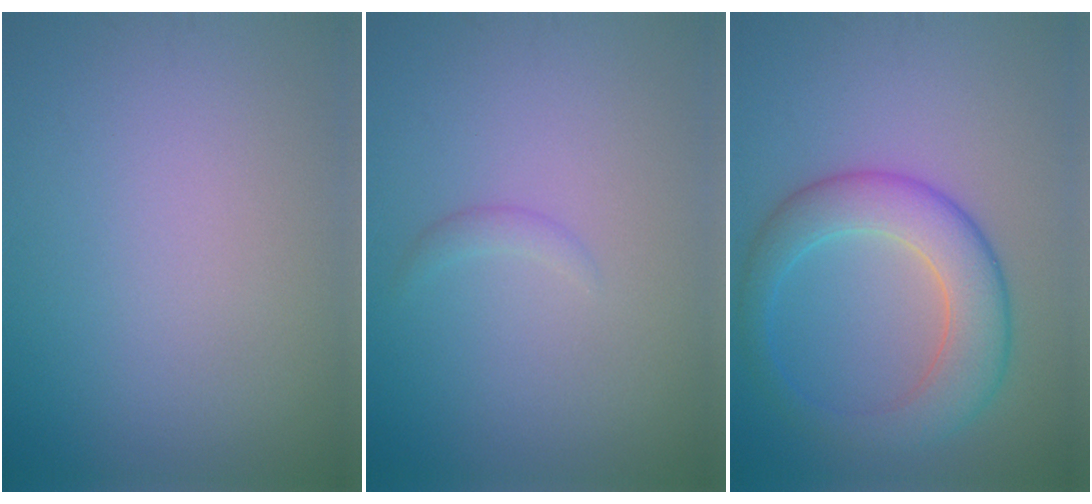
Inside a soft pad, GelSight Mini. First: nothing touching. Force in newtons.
{"total": 0.8, "press": 0.8, "slide": 0.1}
{"total": 5.9, "press": 5.9, "slide": 0.2}